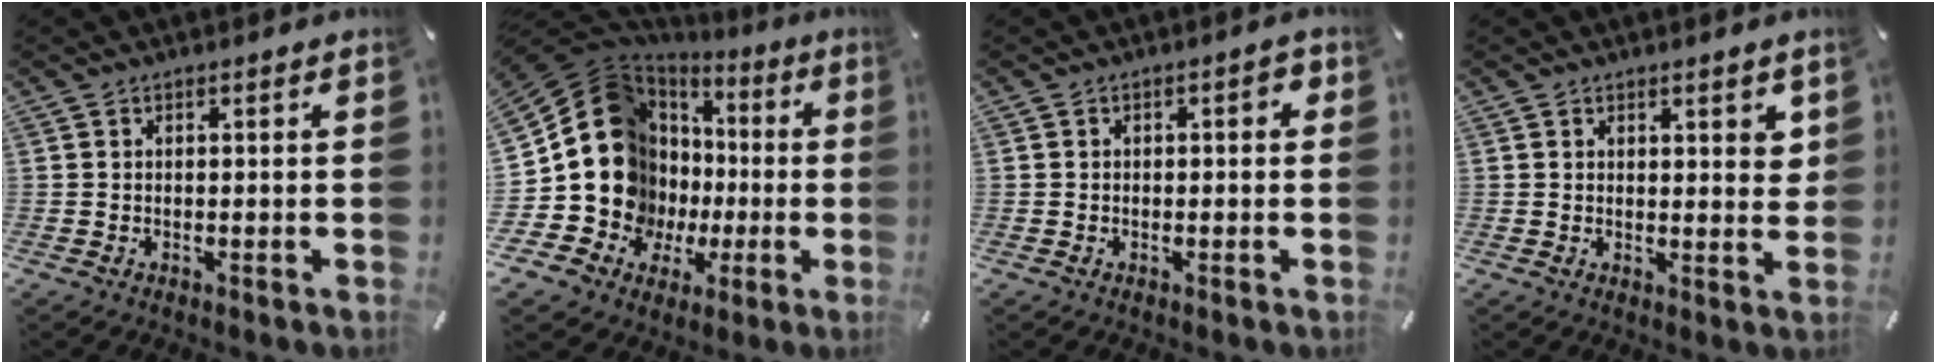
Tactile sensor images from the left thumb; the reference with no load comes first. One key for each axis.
{"total": 19.0, "fx": 0.5, "fy": 16.9, "fz": 8.8, "tx": -0.180, "ty": -0.042, "tz": 0.042}
{"total": 2.2, "fx": -0.2, "fy": 1.1, "fz": 1.8, "tx": -0.035, "ty": 0.009, "tz": -0.007}
{"total": 3.6, "fx": 2.4, "fy": 1.5, "fz": 2.2, "tx": -0.023, "ty": -0.014, "tz": 0.037}